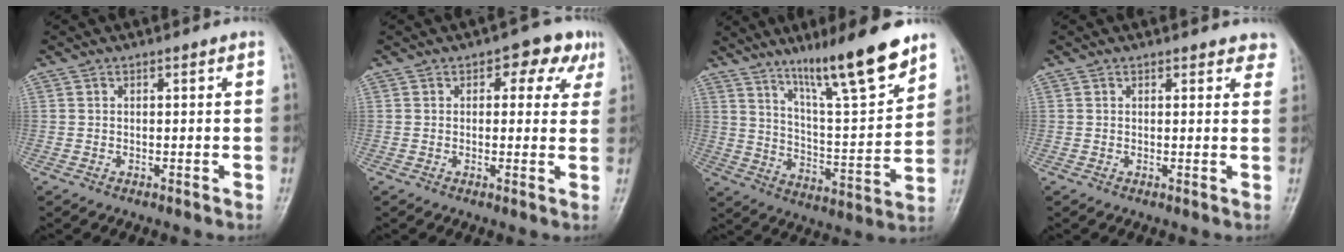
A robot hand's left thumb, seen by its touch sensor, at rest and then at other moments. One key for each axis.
{"total": 6.3, "fx": 2.7, "fy": 4.0, "fz": 4.1, "tx": -0.004, "ty": -0.002, "tz": 0.022}
{"total": 17.4, "fx": 12.2, "fy": 2.3, "fz": 12.3, "tx": -0.177, "ty": -0.073, "tz": 0.204}
{"total": 3.7, "fx": 3.3, "fy": 1.5, "fz": 0.8, "tx": 0.024, "ty": -0.012, "tz": 0.020}